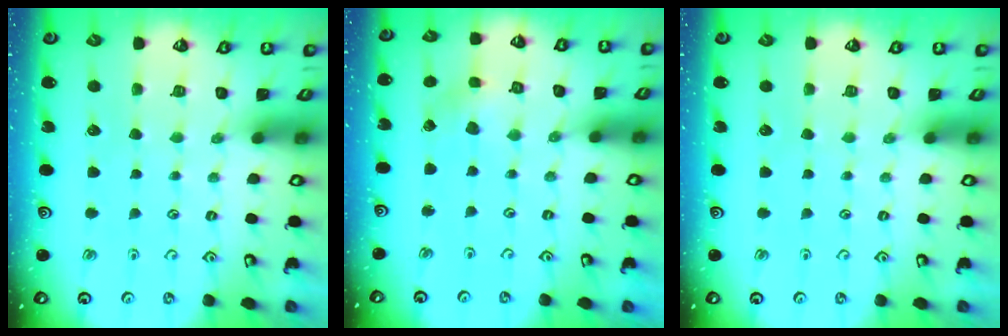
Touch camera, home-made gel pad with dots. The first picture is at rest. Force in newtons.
{"total": 2.5, "press": 2.4, "slide": 0.3}
{"total": 0.0}